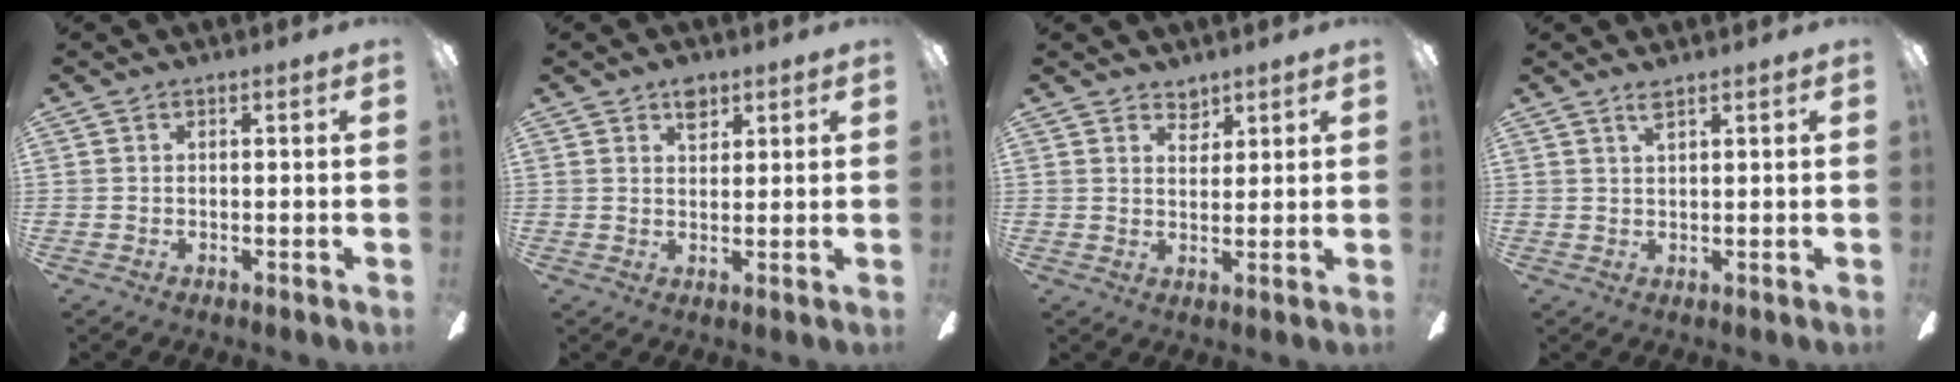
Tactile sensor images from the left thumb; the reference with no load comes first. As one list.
[{"total": 4.3, "force": [2.8, 2.5, 2.1], "torque": [-0.023, -0.005, 0.046]}, {"total": 3.6, "force": [2.9, 1.8, 0.9], "torque": [-0.009, -0.011, 0.051]}, {"total": 2.5, "force": [1.9, 0.3, 1.6], "torque": [-0.038, 0.001, 0.034]}]